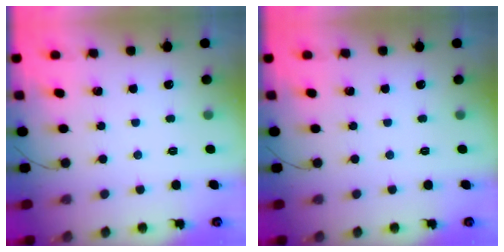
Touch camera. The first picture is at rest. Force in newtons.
{"total": 0.0}